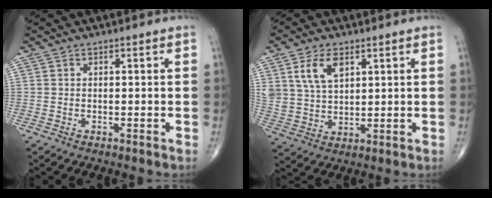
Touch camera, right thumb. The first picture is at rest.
{"total": 8.2, "force": [3.8, 4.8, 5.5], "torque": [-0.097, -0.013, 0.080]}